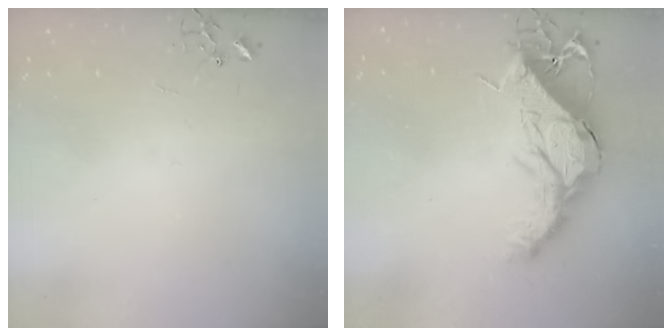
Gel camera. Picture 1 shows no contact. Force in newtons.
{"total": 19.8, "press": 19.8, "slide": 1.2}